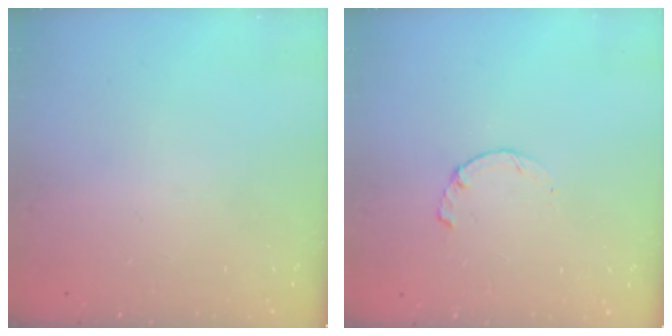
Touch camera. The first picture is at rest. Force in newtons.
{"total": 1.7, "press": 1.7, "slide": 0.3}